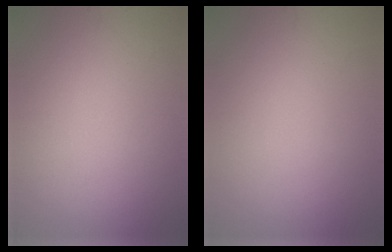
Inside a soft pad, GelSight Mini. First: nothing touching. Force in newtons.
{"total": 0.0}